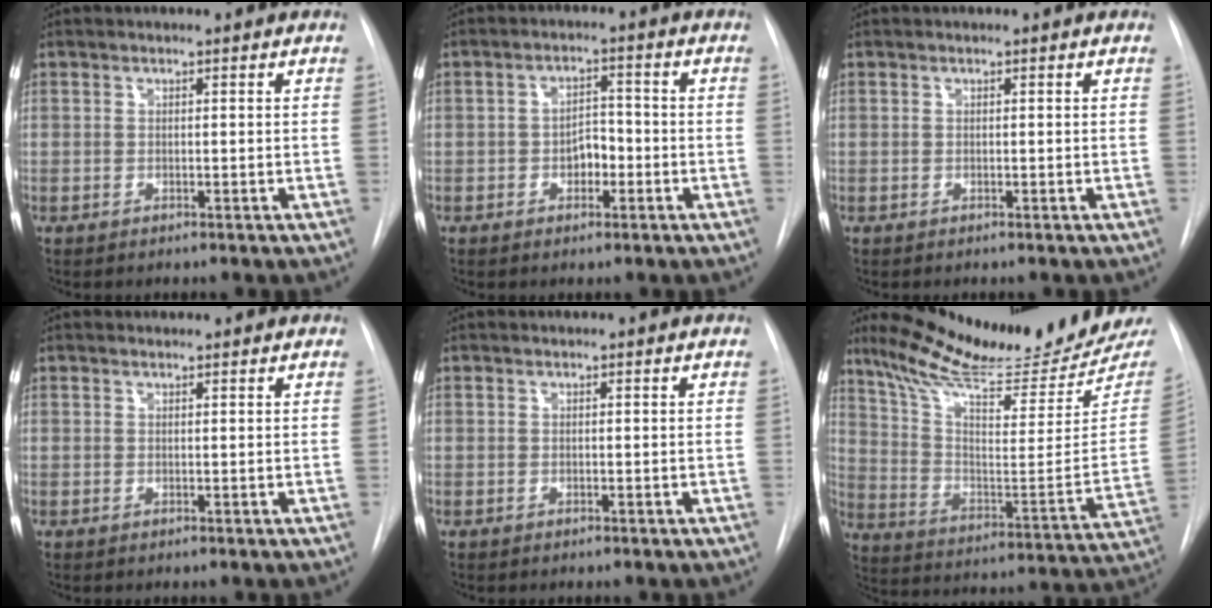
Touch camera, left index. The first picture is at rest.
{"total": 3.7, "force": [-1.6, 2.3, 2.5], "torque": [-0.035, 0.008, -0.025]}
{"total": 0.0}
{"total": 0.8, "force": [0.7, 0.2, 0.0], "torque": [-0.007, 0.007, 0.012]}
{"total": 0.0}
{"total": 23.8, "force": [21.5, 1.7, 10.0], "torque": [-0.165, -0.079, 0.315]}